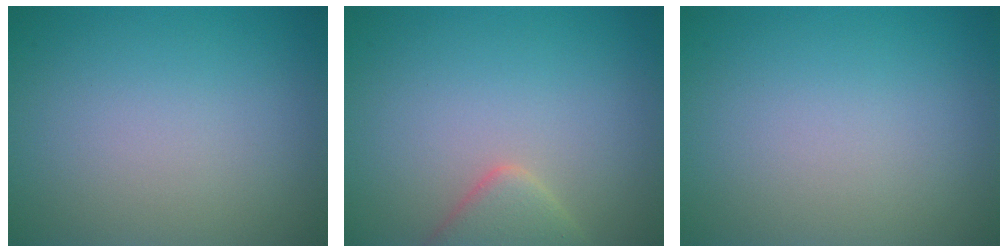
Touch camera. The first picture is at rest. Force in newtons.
{"total": 2.8, "press": 2.8, "slide": 0.3}
{"total": 0.0}